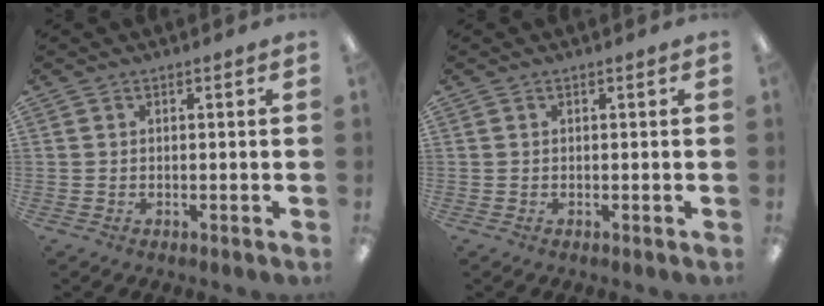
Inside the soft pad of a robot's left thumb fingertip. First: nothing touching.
{"total": 0.0}